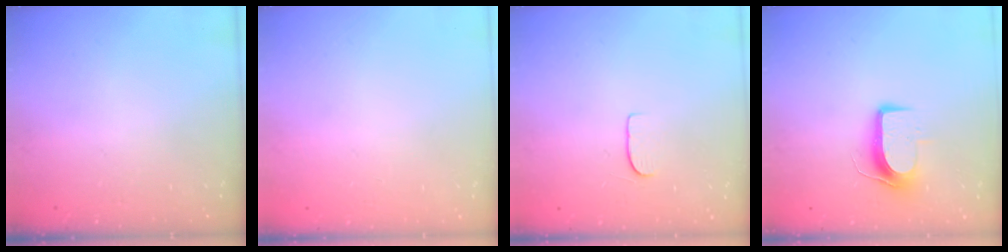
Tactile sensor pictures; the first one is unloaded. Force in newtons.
{"total": 0.0}
{"total": 4.8, "press": 4.7, "slide": 0.6}
{"total": 9.2, "press": 9.1, "slide": 0.9}